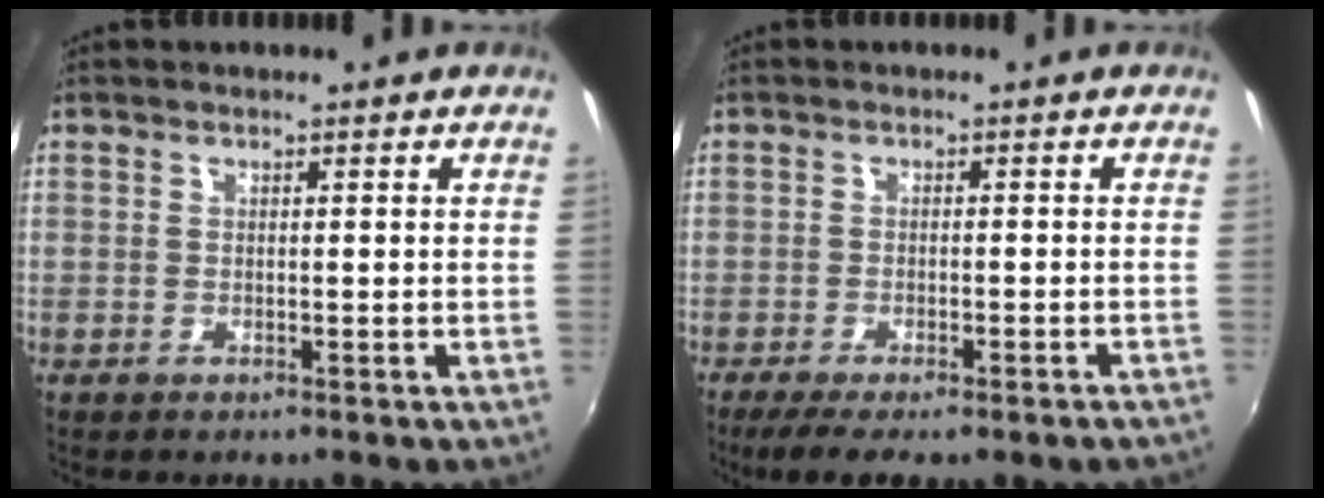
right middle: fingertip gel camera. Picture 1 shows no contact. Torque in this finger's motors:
{"motor_torque": [1.14, -1.00, 0.15, 0.08]}